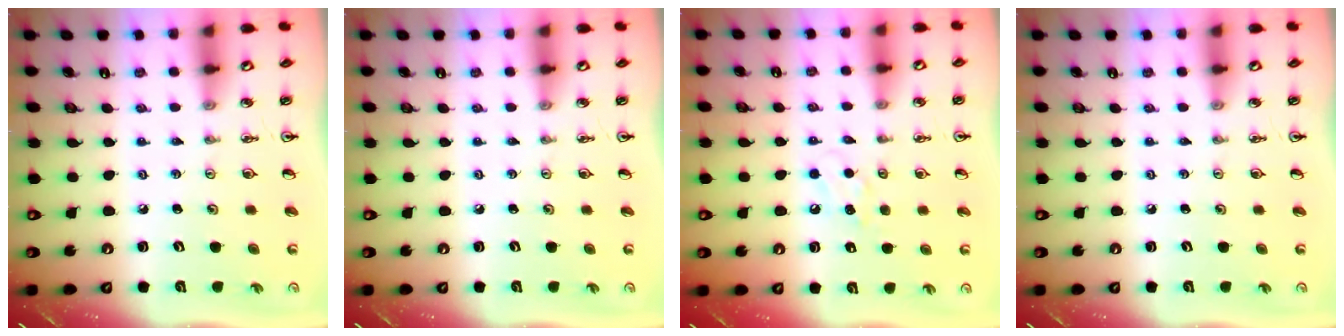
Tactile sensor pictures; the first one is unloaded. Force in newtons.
{"total": 0.0}
{"total": 5.1, "press": 4.9, "slide": 1.4}
{"total": 0.0}